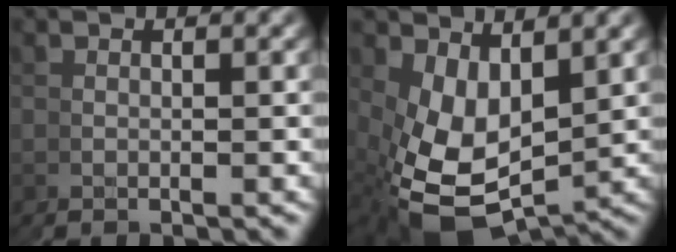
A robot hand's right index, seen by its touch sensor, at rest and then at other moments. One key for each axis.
{"total": 10.3, "fx": -1.8, "fy": 7.7, "fz": 6.6, "tx": -0.159, "ty": -0.064, "tz": 0.006}